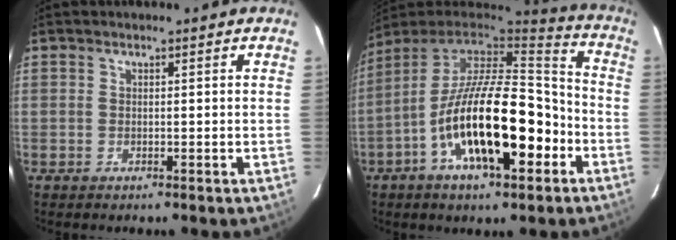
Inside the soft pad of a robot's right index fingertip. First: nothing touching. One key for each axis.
{"total": 22.6, "fx": -8.3, "fy": 8.4, "fz": 19.3, "tx": -0.337, "ty": -0.014, "tz": -0.144}